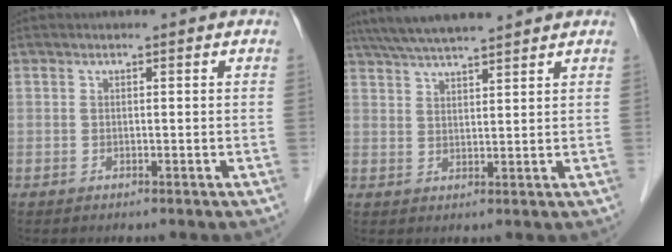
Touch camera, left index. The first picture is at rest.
{"total": 9.9, "force": [8.9, 0.5, 4.4], "torque": [-0.078, 0.031, 0.140]}